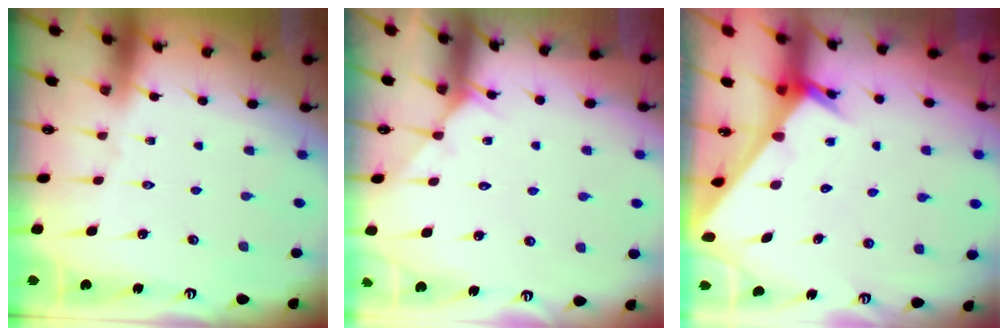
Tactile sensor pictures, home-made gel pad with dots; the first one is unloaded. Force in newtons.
{"total": 4.7, "press": 4.7, "slide": 0.4}
{"total": 2.1, "press": 2.1, "slide": 0.1}